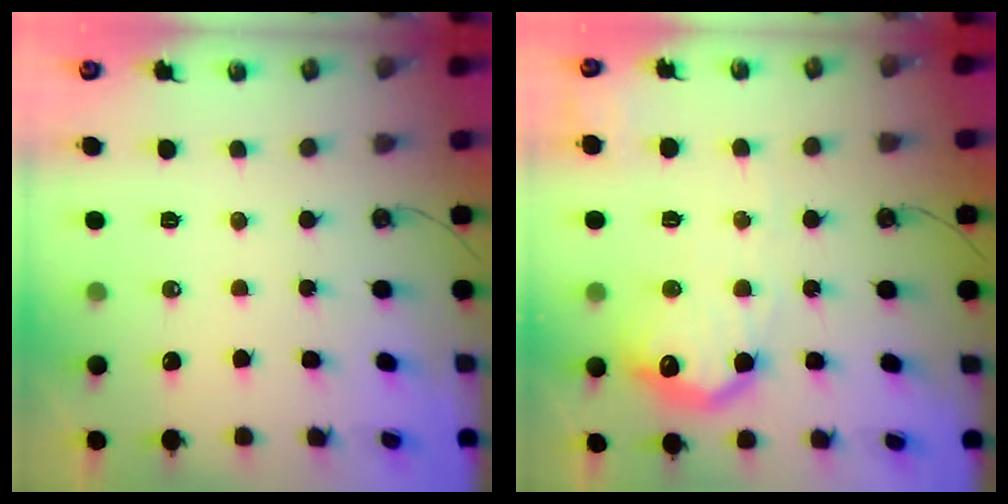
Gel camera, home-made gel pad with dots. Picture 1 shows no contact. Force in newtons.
{"total": 16.6, "press": 16.6, "slide": 1.5}